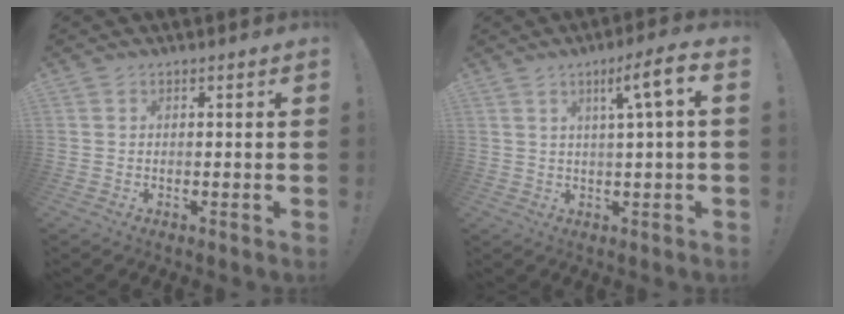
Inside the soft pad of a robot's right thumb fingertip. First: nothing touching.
{"total": 7.9, "force": [2.3, 0.2, 7.5], "torque": [-0.113, -0.005, 0.027]}